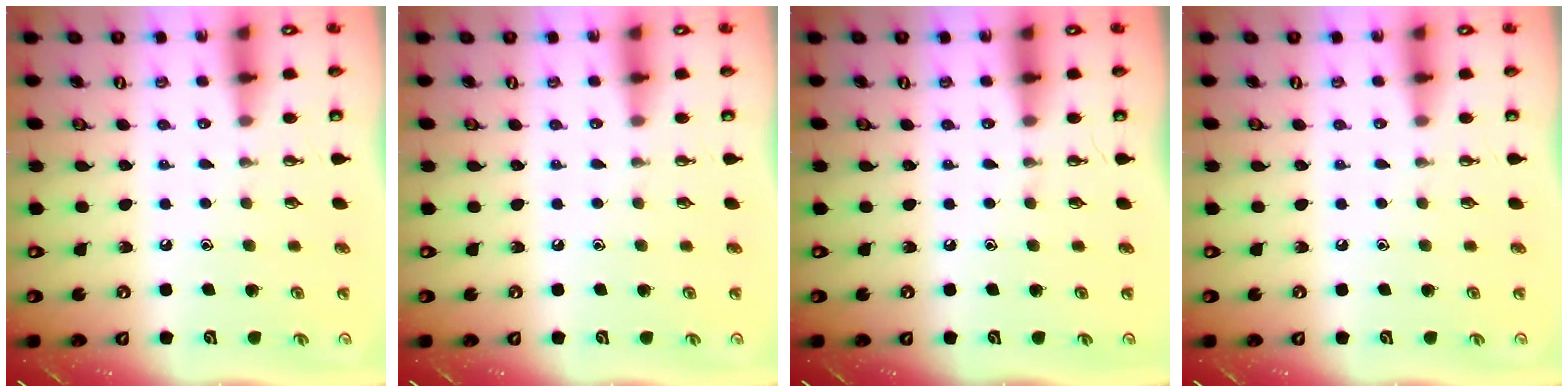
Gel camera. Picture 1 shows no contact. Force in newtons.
{"total": 0.0}
{"total": 0.0}
{"total": 0.0}